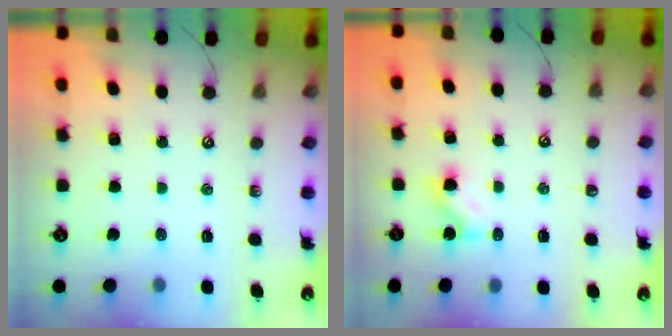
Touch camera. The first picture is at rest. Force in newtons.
{"total": 3.6, "press": 3.6, "slide": 0.5}